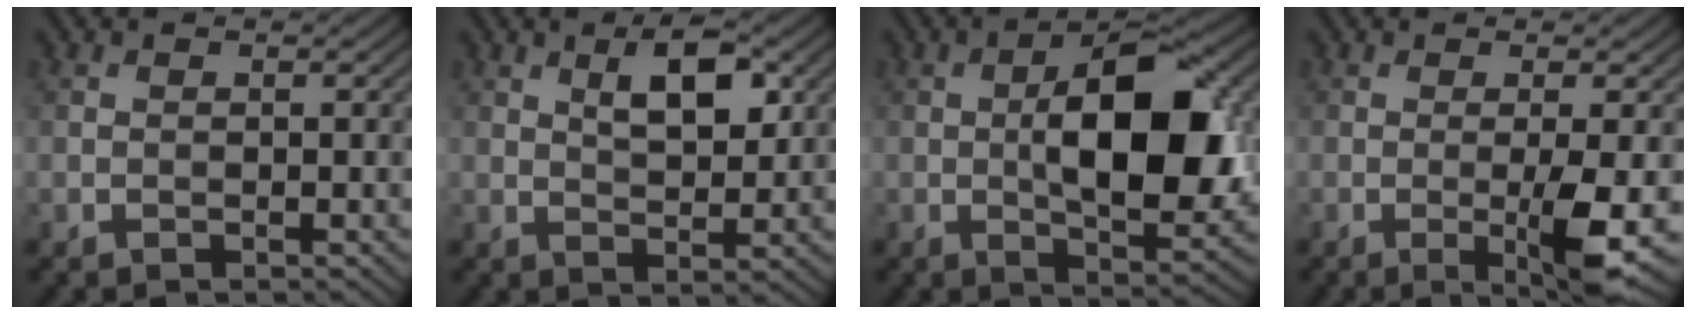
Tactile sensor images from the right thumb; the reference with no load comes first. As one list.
[{"total": 5.8, "force": [2.3, 2.4, 4.7], "torque": [-0.081, 0.000, 0.039]}, {"total": 12.4, "force": [0.2, 5.5, 11.1], "torque": [-0.169, 0.000, 0.006]}, {"total": 5.4, "force": [-1.1, 0.6, 5.3], "torque": [-0.096, -0.002, -0.016]}]